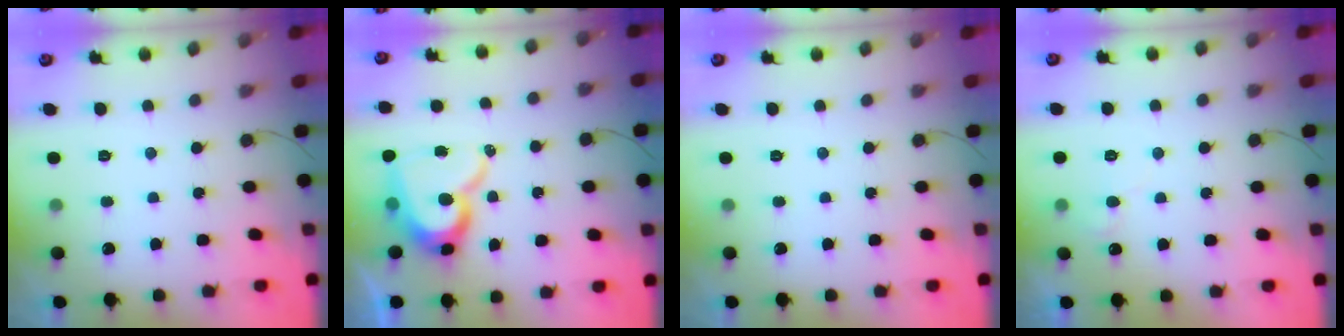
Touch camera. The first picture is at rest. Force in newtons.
{"total": 15.4, "press": 15.3, "slide": 1.3}
{"total": 0.0}
{"total": 4.4, "press": 4.4, "slide": 0.4}